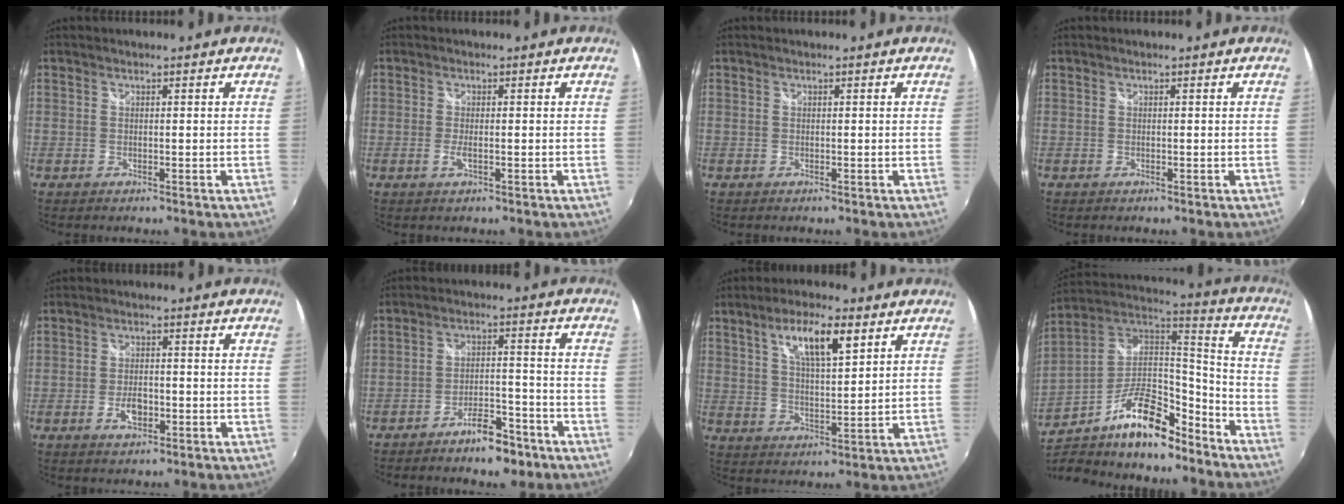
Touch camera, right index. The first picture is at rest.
{"total": 1.9, "force": [-0.5, 0.2, 1.8], "torque": [-0.037, -0.004, -0.008]}
{"total": 0.0}
{"total": 0.0}
{"total": 4.0, "force": [-1.5, 2.0, 3.1], "torque": [-0.063, -0.002, -0.025]}
{"total": 8.6, "force": [-6.5, 3.1, 4.6], "torque": [-0.084, 0.018, -0.094]}
{"total": 9.4, "force": [4.9, 2.5, 7.6], "torque": [-0.135, 0.008, 0.088]}
{"total": 23.6, "force": [-13.8, 9.6, 16.6], "torque": [-0.317, -0.003, -0.227]}